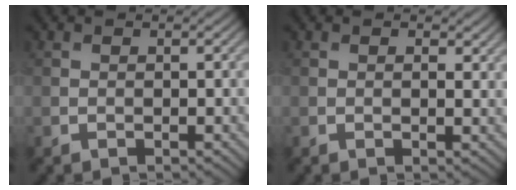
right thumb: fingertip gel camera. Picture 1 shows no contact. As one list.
[{"total": 2.2, "force": [0.9, 1.0, 1.7], "torque": [-0.028, -0.003, 0.016]}]